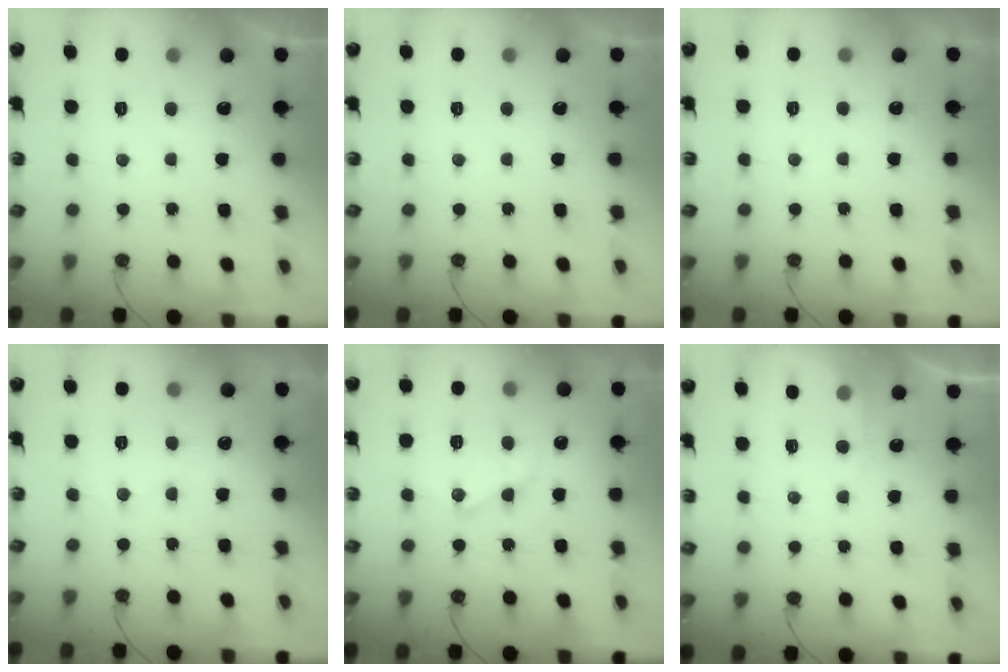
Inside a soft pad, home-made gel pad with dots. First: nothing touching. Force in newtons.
{"total": 0.0}
{"total": 2.6, "press": 2.6, "slide": 0.5}
{"total": 5.3, "press": 5.2, "slide": 0.7}
{"total": 12.4, "press": 12.3, "slide": 1.0}
{"total": 3.6, "press": 3.6, "slide": 0.5}